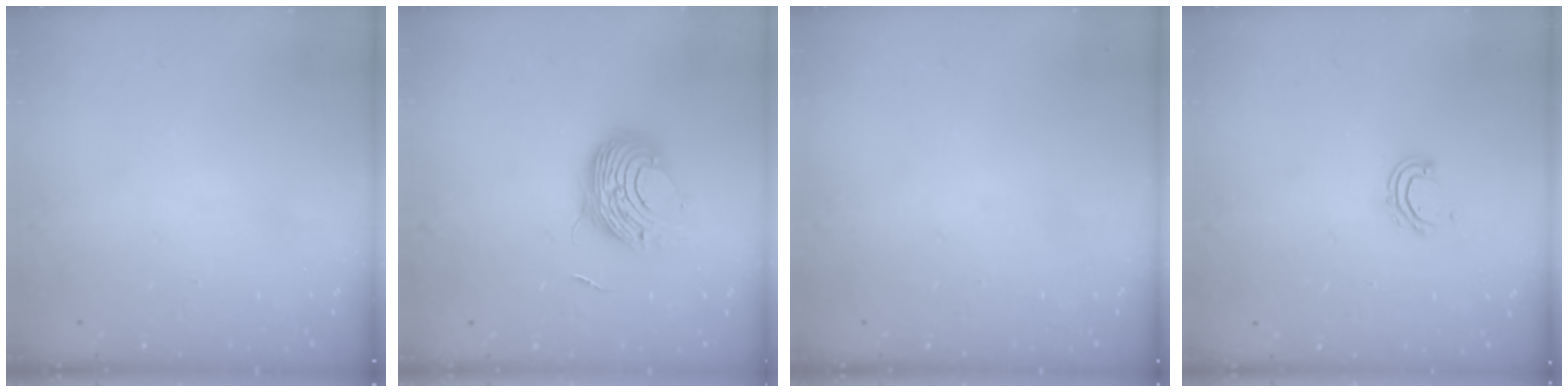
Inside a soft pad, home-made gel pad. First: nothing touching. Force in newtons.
{"total": 9.3, "press": 9.3, "slide": 0.6}
{"total": 0.0}
{"total": 4.5, "press": 4.4, "slide": 0.4}